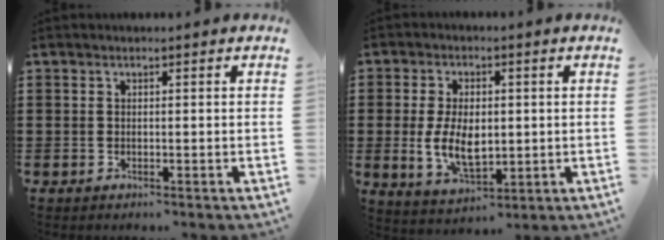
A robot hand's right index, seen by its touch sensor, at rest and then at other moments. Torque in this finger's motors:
{"motor_torque": [1.19, 0.95, 0.38, 0.14]}